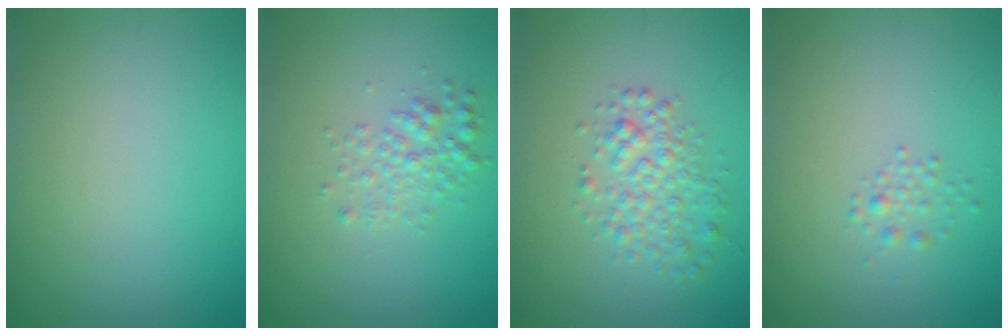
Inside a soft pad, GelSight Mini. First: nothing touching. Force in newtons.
{"total": 2.2, "press": 2.2, "slide": 0.0}
{"total": 3.1, "press": 3.1, "slide": 0.1}
{"total": 1.0, "press": 1.0, "slide": 0.0}